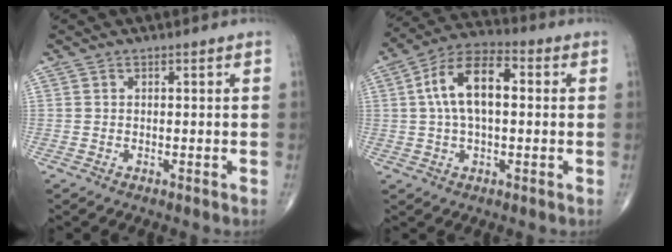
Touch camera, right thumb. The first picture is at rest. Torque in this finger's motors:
{"motor_torque": [0.67, 2.97, 1.37, 0.22, 0.19]}